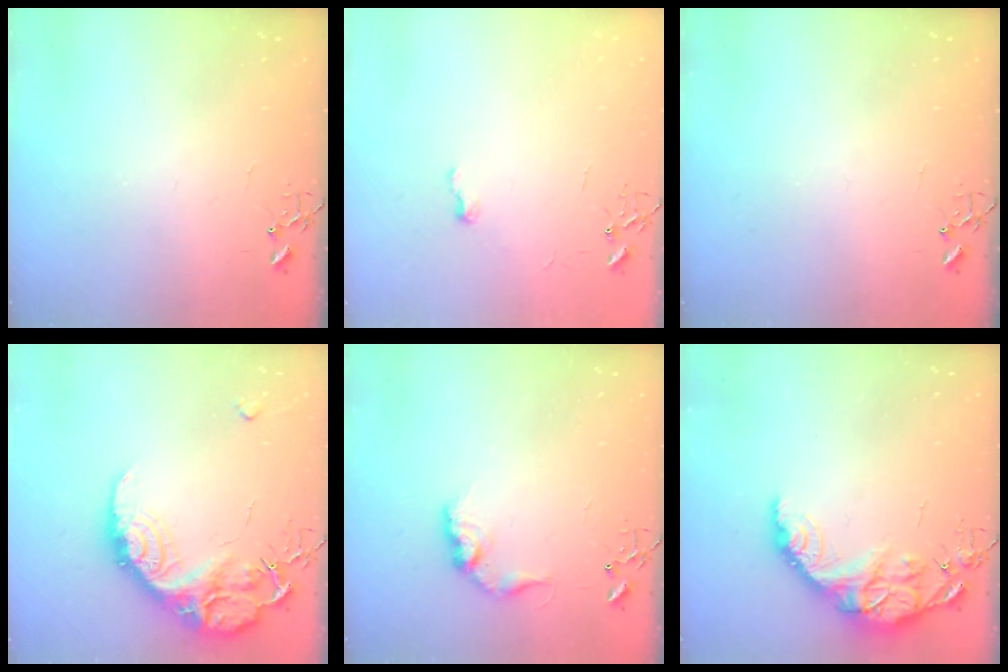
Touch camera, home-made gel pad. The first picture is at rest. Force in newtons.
{"total": 4.7, "press": 4.6, "slide": 0.6}
{"total": 0.0}
{"total": 20.8, "press": 20.8, "slide": 1.1}
{"total": 11.0, "press": 11.0, "slide": 0.3}
{"total": 14.8, "press": 14.7, "slide": 1.0}